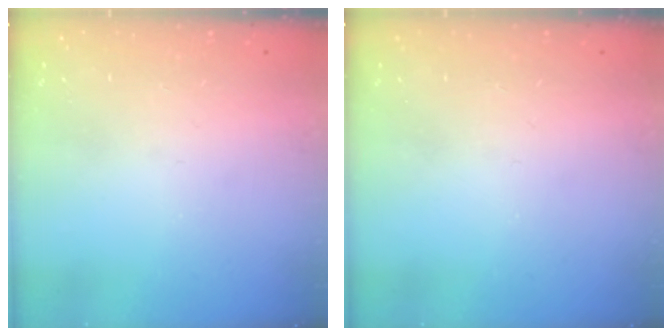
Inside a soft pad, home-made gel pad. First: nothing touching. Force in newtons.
{"total": 0.0}